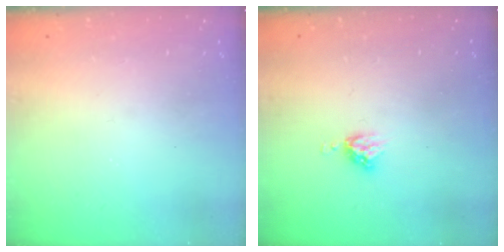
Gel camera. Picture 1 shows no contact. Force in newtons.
{"total": 5.1, "press": 5.1, "slide": 0.7}